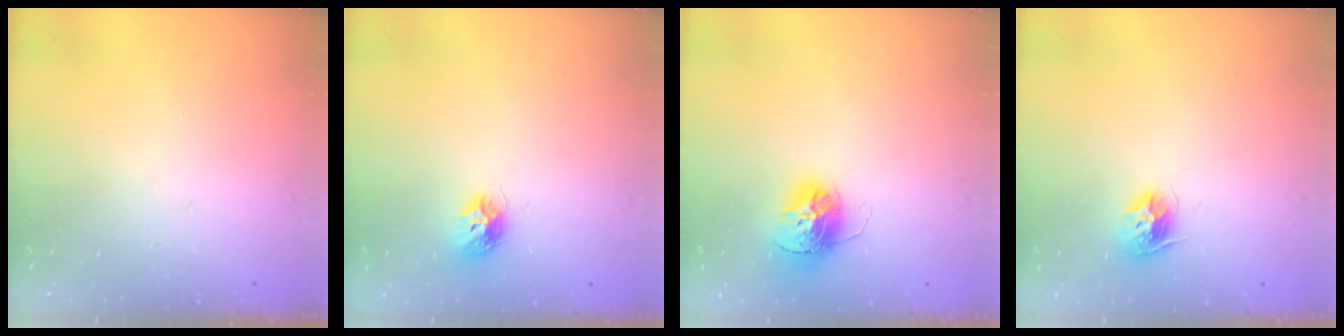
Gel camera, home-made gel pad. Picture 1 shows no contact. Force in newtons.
{"total": 8.0, "press": 8.0, "slide": 0.5}
{"total": 13.0, "press": 12.9, "slide": 1.2}
{"total": 9.3, "press": 9.3, "slide": 0.3}